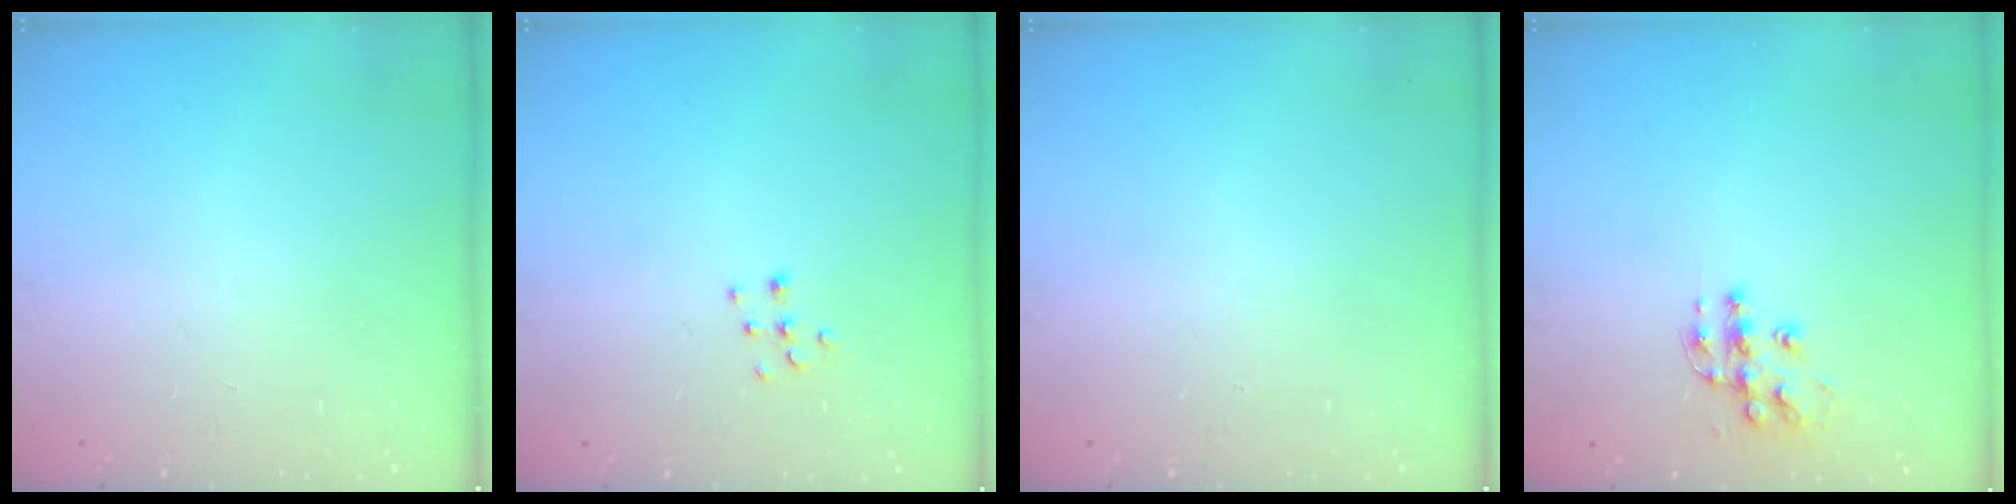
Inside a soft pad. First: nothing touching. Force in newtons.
{"total": 5.8, "press": 5.8, "slide": 0.3}
{"total": 0.0}
{"total": 10.7, "press": 10.7, "slide": 0.6}